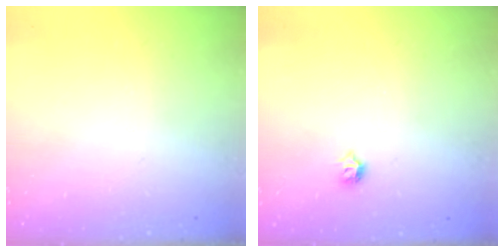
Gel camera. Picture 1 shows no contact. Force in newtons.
{"total": 5.1, "press": 5.0, "slide": 1.0}